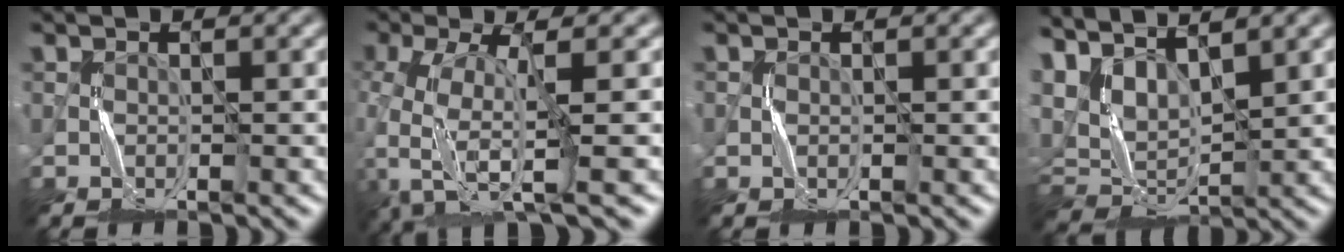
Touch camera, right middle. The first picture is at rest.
{"total": 7.5, "force": [-3.3, 2.5, 6.3], "torque": [-0.153, -0.006, -0.068]}
{"total": 0.0}
{"total": 4.8, "force": [2.7, 2.5, 3.1], "torque": [-0.074, 0.005, 0.054]}